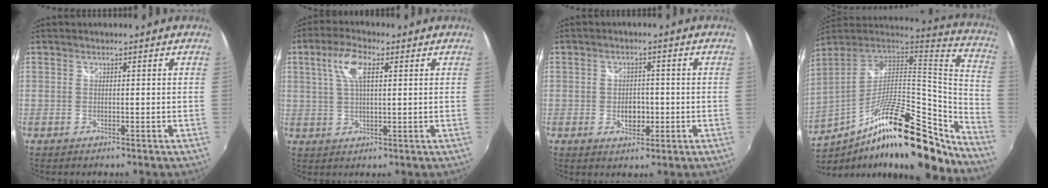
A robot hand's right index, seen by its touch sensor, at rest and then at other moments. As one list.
[{"total": 6.9, "force": [2.4, 2.6, 5.9], "torque": [-0.114, 0.012, 0.046]}, {"total": 4.0, "force": [-0.9, 2.7, 2.7], "torque": [-0.046, 0.000, -0.011]}, {"total": 26.6, "force": [-16.7, 6.5, 19.6], "torque": [-0.299, -0.023, -0.276]}]